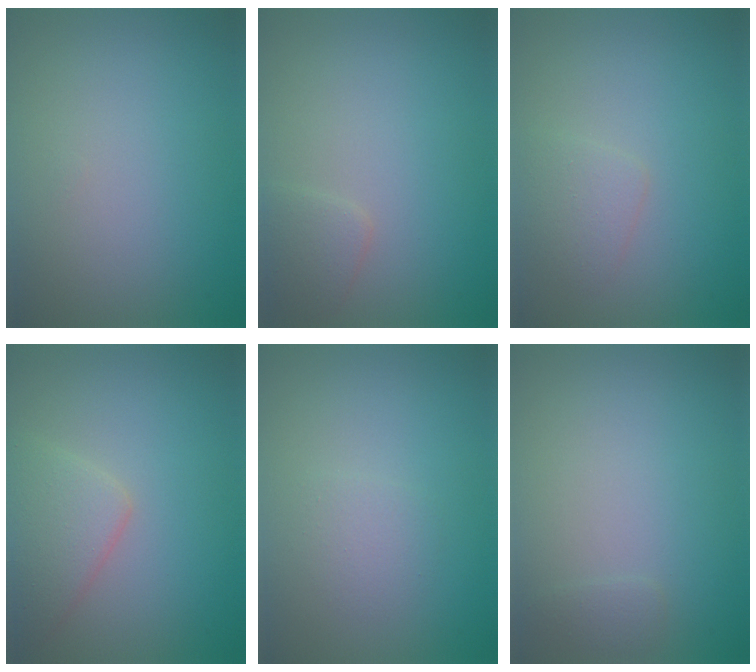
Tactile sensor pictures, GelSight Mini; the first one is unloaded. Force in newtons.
{"total": 1.5, "press": 1.5, "slide": 0.0}
{"total": 1.6, "press": 1.6, "slide": 0.1}
{"total": 3.2, "press": 3.2, "slide": 0.1}
{"total": 1.4, "press": 1.4, "slide": 0.0}
{"total": 0.8, "press": 0.8, "slide": 0.1}